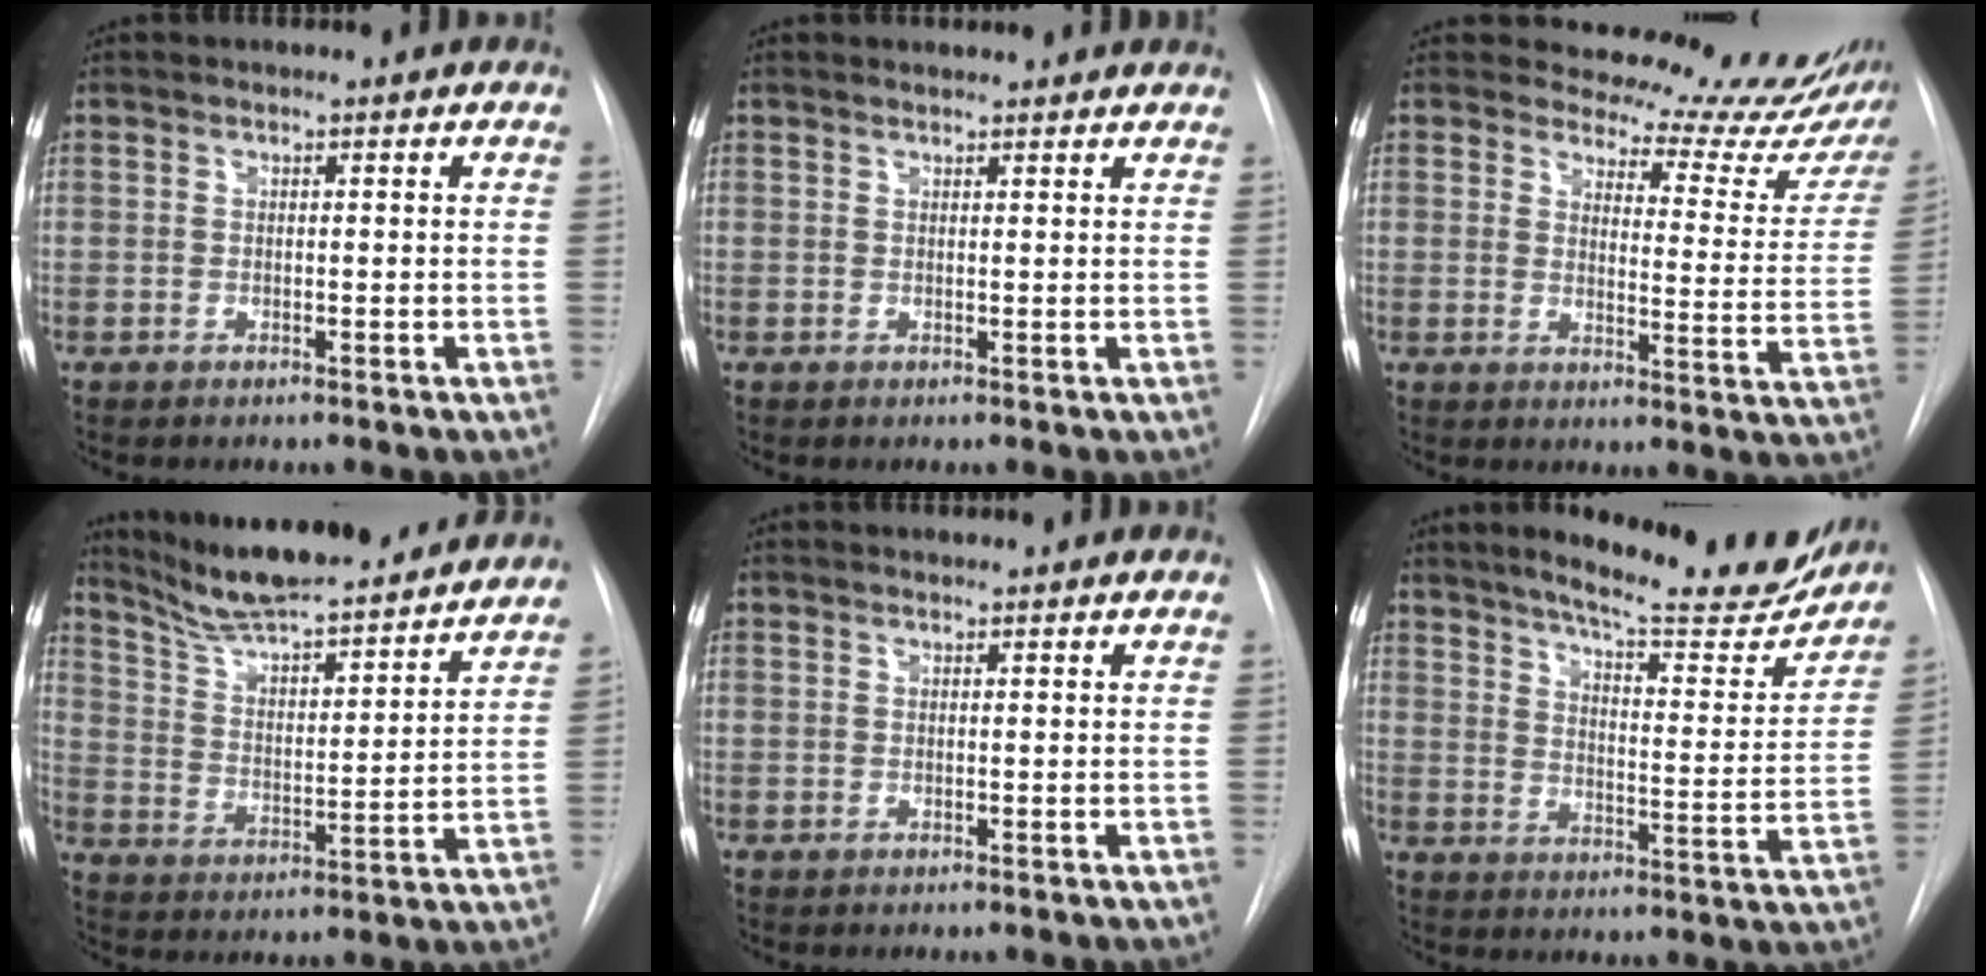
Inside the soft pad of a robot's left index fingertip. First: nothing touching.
{"total": 3.5, "force": [3.3, 0.6, 0.7], "torque": [-0.011, 0.011, 0.031]}
{"total": 18.7, "force": [17.8, 4.3, 3.9], "torque": [-0.016, -0.111, 0.177]}
{"total": 21.3, "force": [19.0, 2.2, 9.3], "torque": [-0.149, -0.008, 0.281]}
{"total": 0.5, "force": [-0.5, -0.2, -0.1], "torque": [0.003, -0.003, -0.005]}
{"total": 19.0, "force": [16.8, 2.9, 8.6], "torque": [-0.115, -0.053, 0.210]}